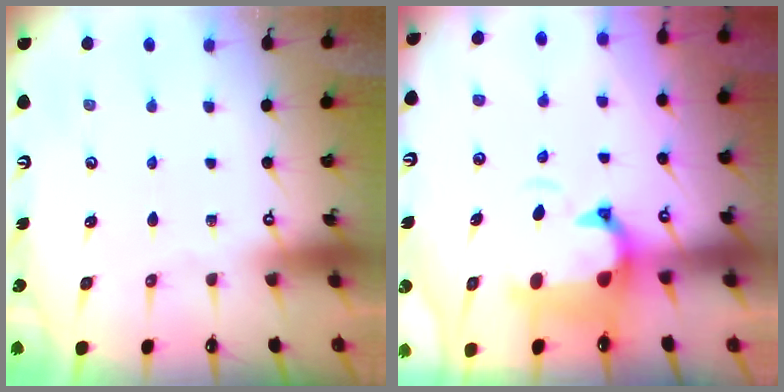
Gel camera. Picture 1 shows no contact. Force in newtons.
{"total": 1.6, "press": 0.9, "slide": 1.4}